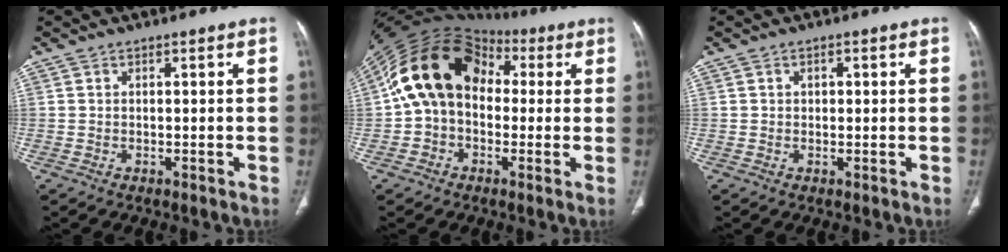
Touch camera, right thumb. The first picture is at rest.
{"total": 16.8, "force": [2.0, 12.6, 11.0], "torque": [-0.180, 0.050, 0.025]}
{"total": 1.3, "force": [0.3, 1.0, 0.8], "torque": [-0.008, 0.001, 0.004]}